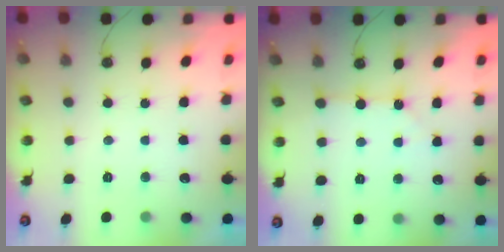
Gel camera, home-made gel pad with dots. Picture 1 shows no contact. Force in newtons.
{"total": 2.7, "press": 2.6, "slide": 0.5}